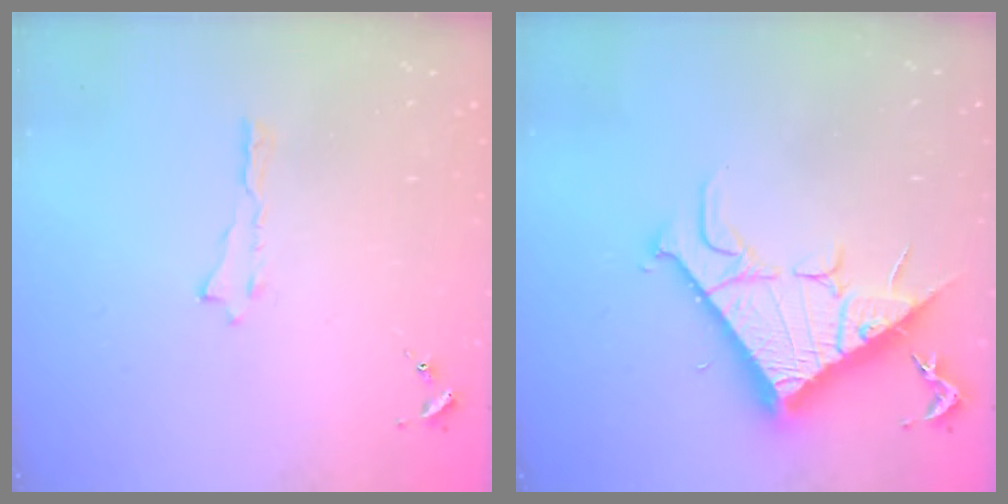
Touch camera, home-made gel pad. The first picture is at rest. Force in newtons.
{"total": 13.0, "press": 13.0, "slide": 0.2}